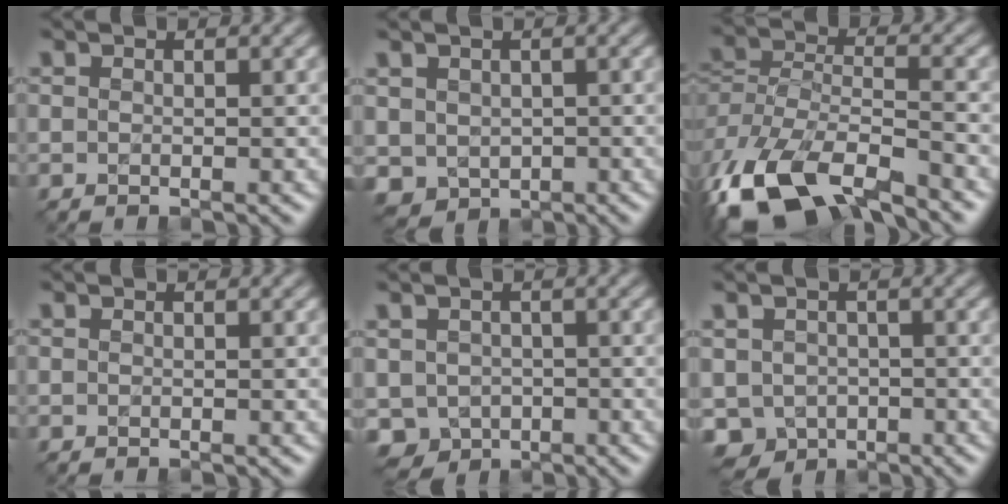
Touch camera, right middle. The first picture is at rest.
{"total": 2.9, "force": [-0.1, 2.6, 1.2], "torque": [-0.032, -0.007, 0.002]}
{"total": 13.2, "force": [-9.4, 5.3, 7.7], "torque": [-0.165, -0.026, -0.159]}
{"total": 0.0}
{"total": 4.0, "force": [-1.3, 3.5, 1.6], "torque": [-0.032, -0.008, -0.026]}
{"total": 4.4, "force": [-1.5, 3.7, 1.7], "torque": [-0.033, -0.009, -0.030]}